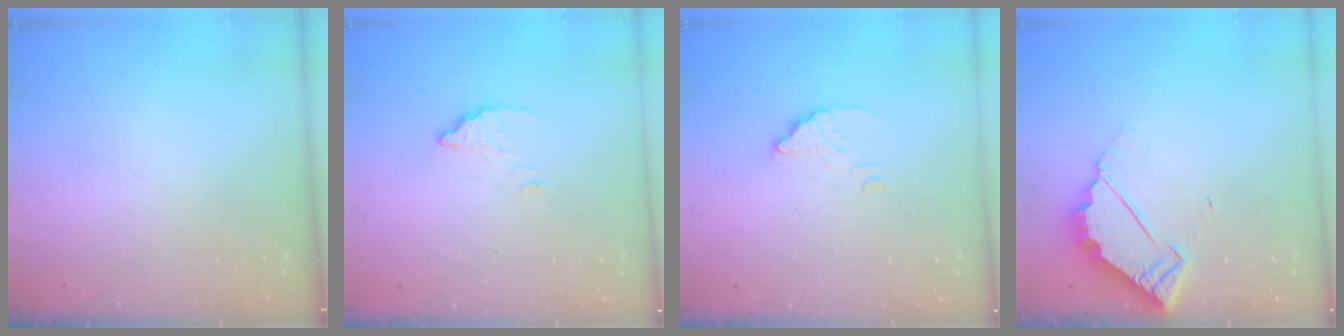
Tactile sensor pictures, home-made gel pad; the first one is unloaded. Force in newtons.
{"total": 3.2, "press": 3.2, "slide": 0.2}
{"total": 2.2, "press": 2.2, "slide": 0.0}
{"total": 5.8, "press": 5.8, "slide": 0.2}